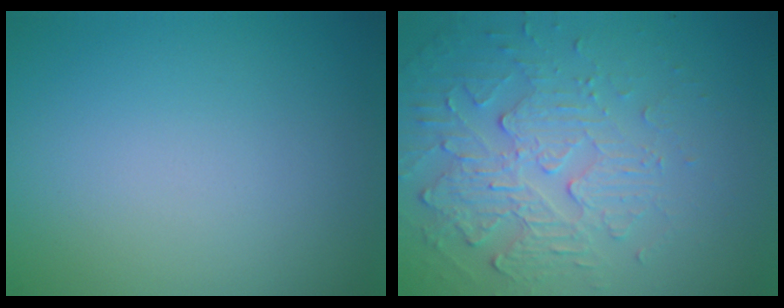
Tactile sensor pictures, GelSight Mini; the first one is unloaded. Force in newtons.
{"total": 4.6, "press": 3.5, "slide": 3.0}